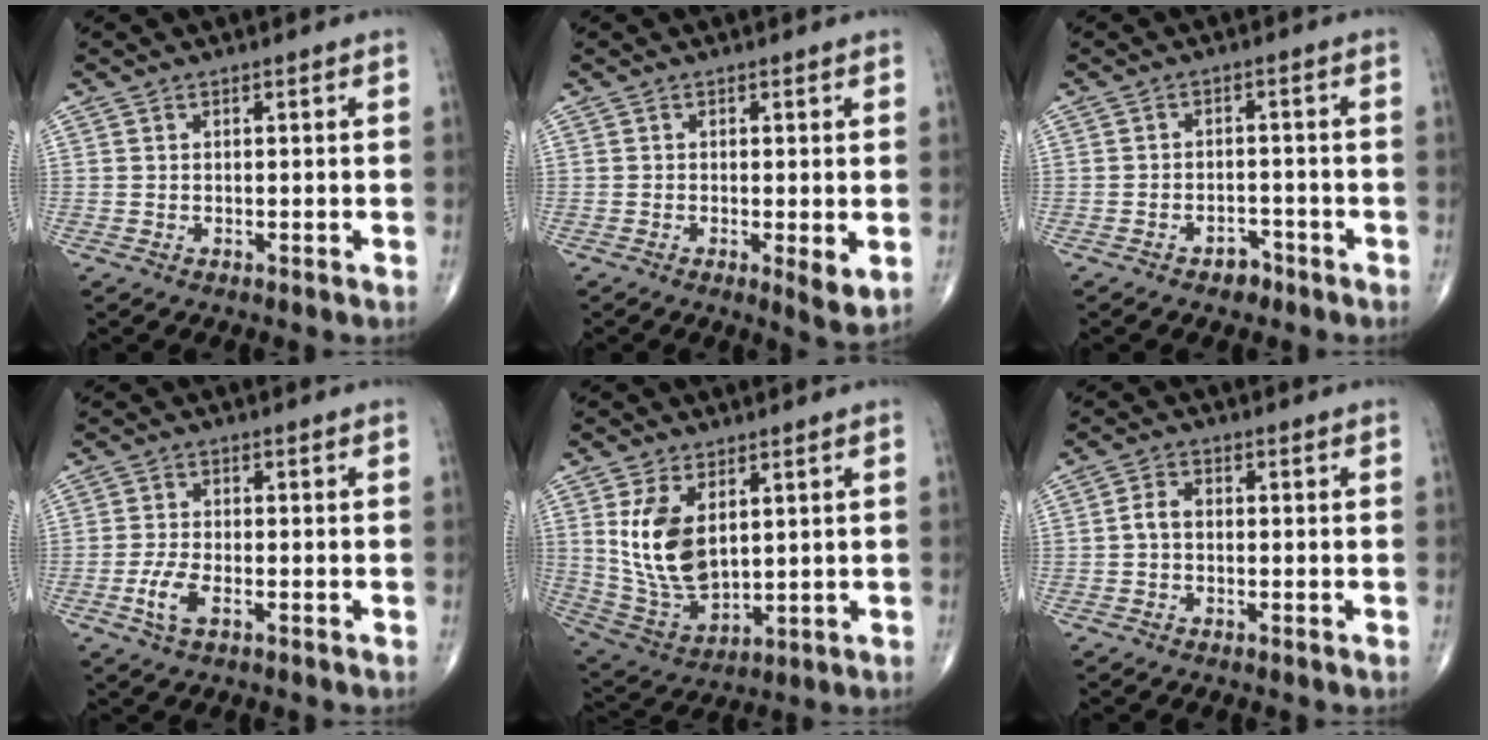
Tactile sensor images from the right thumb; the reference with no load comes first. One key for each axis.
{"total": 3.5, "fx": -0.3, "fy": 0.8, "fz": 3.3, "tx": -0.053, "ty": -0.014, "tz": -0.007}
{"total": 2.9, "fx": -2.0, "fy": 1.8, "fz": 1.1, "tx": -0.009, "ty": 0.016, "tz": -0.026}
{"total": 4.2, "fx": -1.6, "fy": 1.8, "fz": 3.5, "tx": -0.081, "ty": 0.004, "tz": -0.030}
{"total": 12.7, "fx": 3.3, "fy": 7.3, "fz": 9.8, "tx": -0.173, "ty": -0.019, "tz": 0.082}
{"total": 2.7, "fx": -0.3, "fy": 1.8, "fz": 1.9, "tx": -0.034, "ty": 0.011, "tz": -0.012}